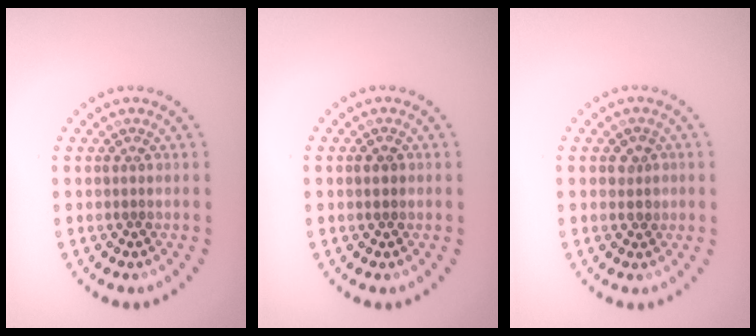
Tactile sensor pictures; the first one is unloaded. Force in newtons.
{"total": 1.0, "press": 1.0, "slide": 0.1}
{"total": 1.4, "press": 1.3, "slide": 0.5}